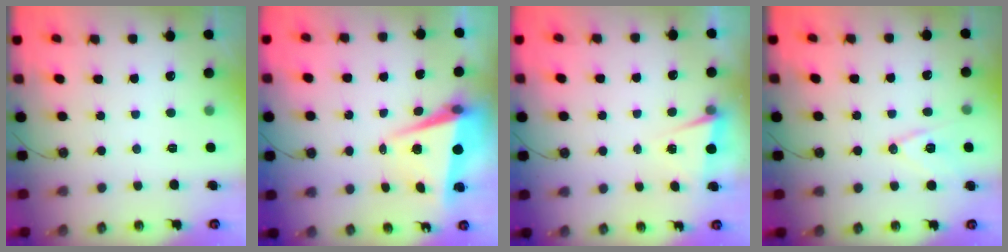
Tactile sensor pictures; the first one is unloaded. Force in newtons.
{"total": 6.5, "press": 6.4, "slide": 0.8}
{"total": 2.3, "press": 2.0, "slide": 1.1}
{"total": 11.5, "press": 11.0, "slide": 3.3}